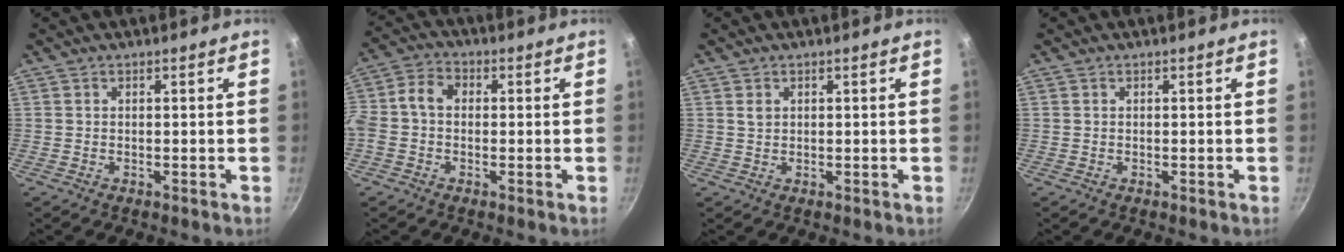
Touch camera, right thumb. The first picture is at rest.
{"total": 6.6, "force": [-0.3, 5.0, 4.4], "torque": [-0.087, 0.027, -0.026]}
{"total": 1.3, "force": [0.5, 1.0, 0.7], "torque": [-0.011, 0.000, 0.009]}
{"total": 0.0}